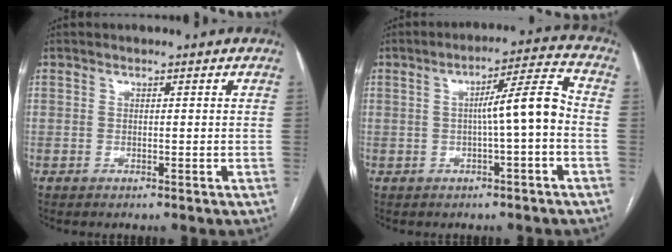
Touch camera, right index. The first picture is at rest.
{"total": 7.5, "force": [-0.9, 0.0, 7.4], "torque": [-0.111, 0.021, -0.013]}